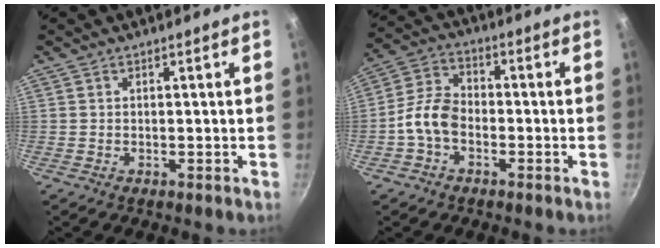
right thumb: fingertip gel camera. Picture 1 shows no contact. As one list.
[{"total": 7.5, "force": [-2.5, 5.1, 4.9], "torque": [-0.087, 0.034, -0.062]}]